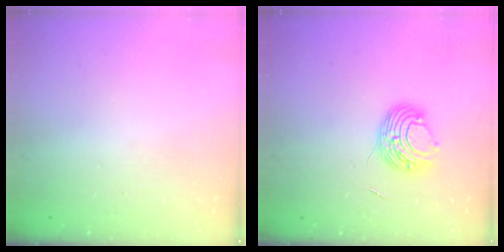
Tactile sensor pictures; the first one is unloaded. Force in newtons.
{"total": 8.7, "press": 8.6, "slide": 0.8}